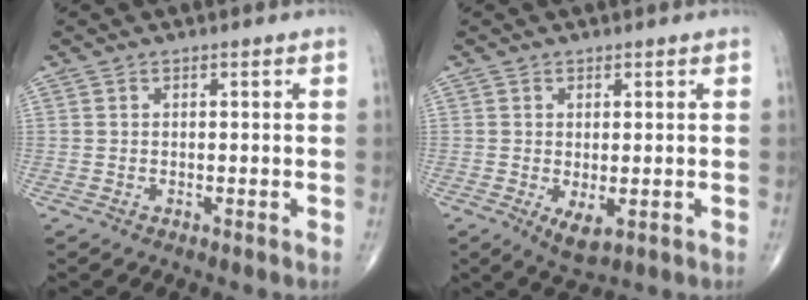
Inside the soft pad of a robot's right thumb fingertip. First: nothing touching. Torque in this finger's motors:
{"motor_torque": [0.15, 0.50, 0.26, 0.26, 0.04]}